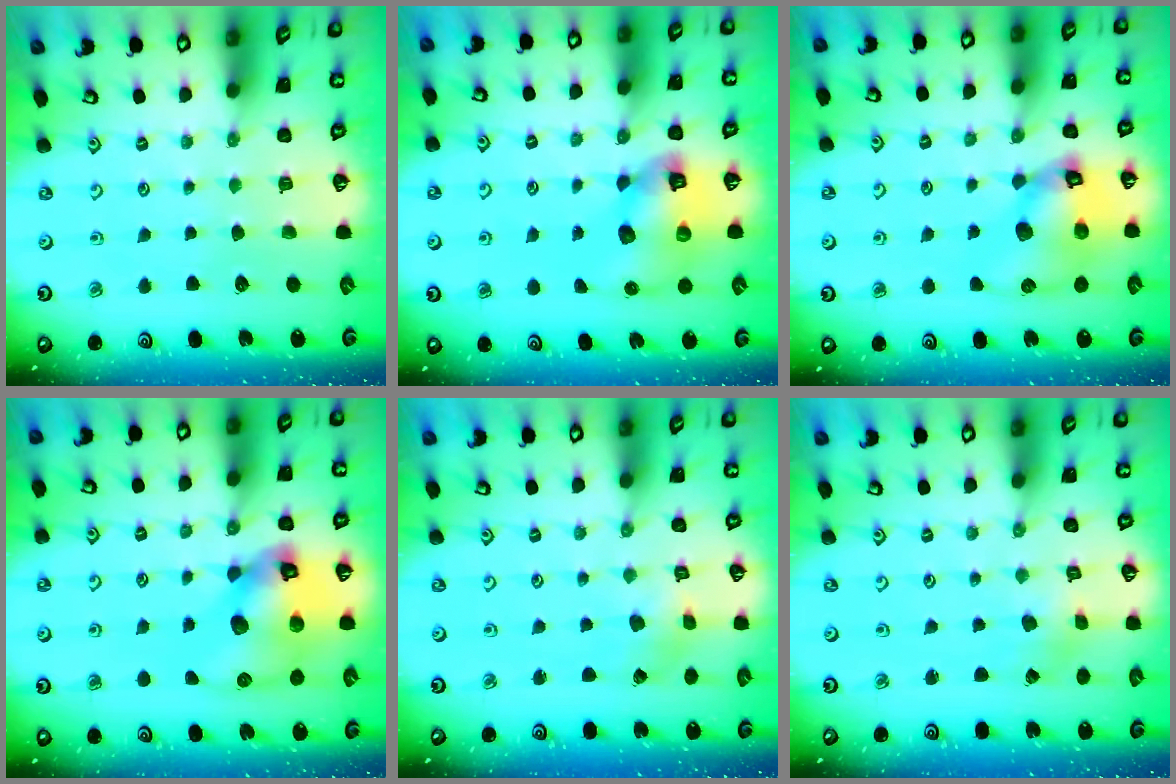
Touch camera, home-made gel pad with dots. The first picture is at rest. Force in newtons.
{"total": 11.6, "press": 11.5, "slide": 1.4}
{"total": 14.8, "press": 14.7, "slide": 2.0}
{"total": 16.3, "press": 16.2, "slide": 2.5}
{"total": 1.5, "press": 1.5, "slide": 0.3}
{"total": 0.8, "press": 0.7, "slide": 0.3}